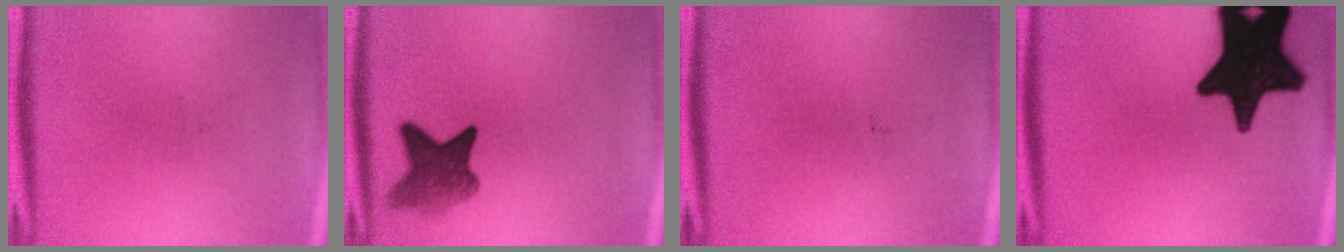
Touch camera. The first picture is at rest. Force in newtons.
{"total": 6.2}
{"total": 0.0}
{"total": 19.4}